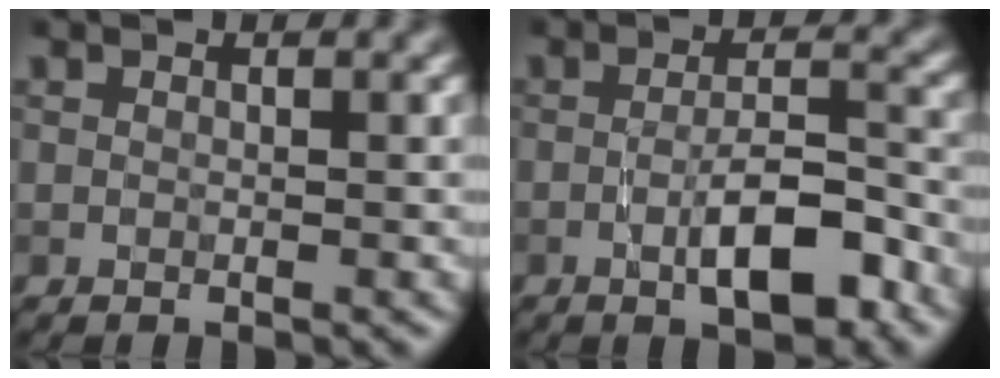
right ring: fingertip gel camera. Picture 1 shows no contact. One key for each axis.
{"total": 5.5, "fx": -2.2, "fy": 1.5, "fz": 4.8, "tx": -0.079, "ty": 0.008, "tz": -0.034}